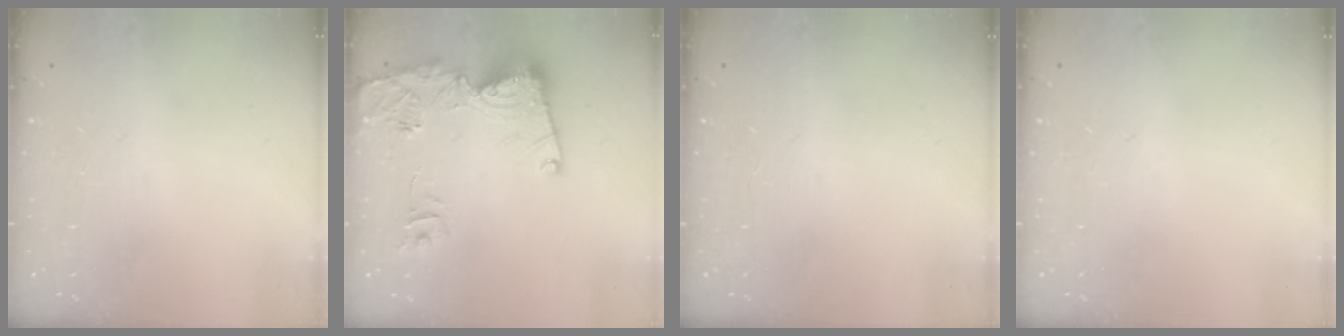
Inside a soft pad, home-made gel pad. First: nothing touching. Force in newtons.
{"total": 16.2, "press": 16.2, "slide": 1.6}
{"total": 0.0}
{"total": 0.0}